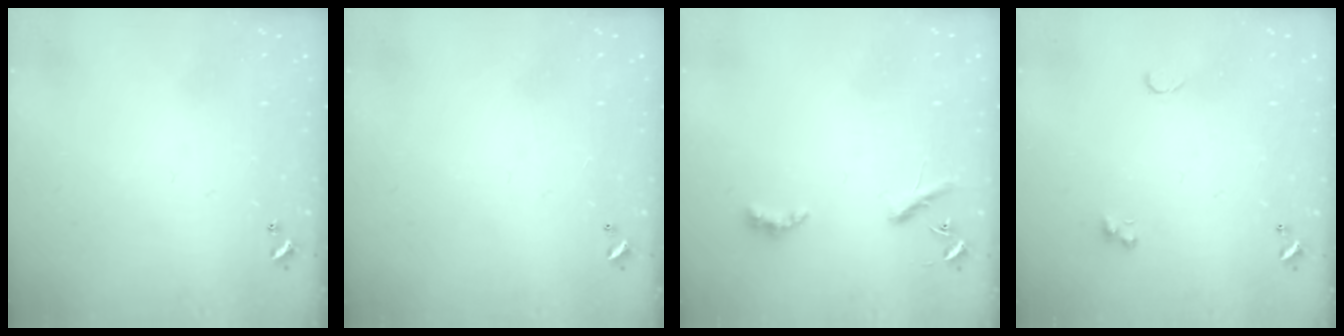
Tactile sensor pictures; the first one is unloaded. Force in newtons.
{"total": 2.9, "press": 2.9, "slide": 0.1}
{"total": 3.1, "press": 3.0, "slide": 0.6}
{"total": 0.6, "press": 0.4, "slide": 0.4}